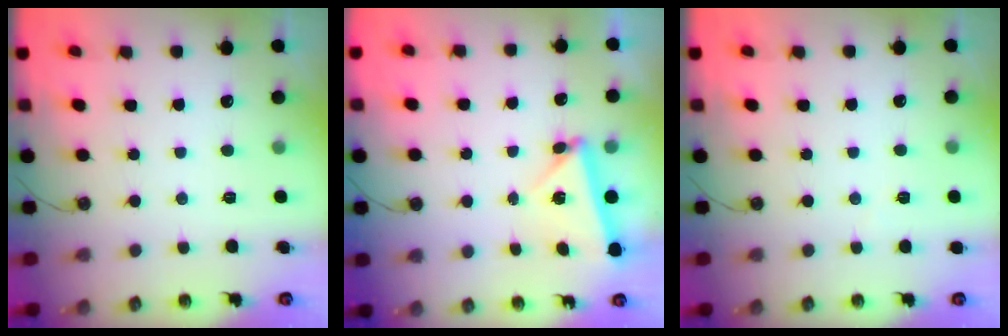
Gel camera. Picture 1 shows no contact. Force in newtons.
{"total": 5.8, "press": 5.8, "slide": 0.3}
{"total": 1.6, "press": 1.4, "slide": 0.6}